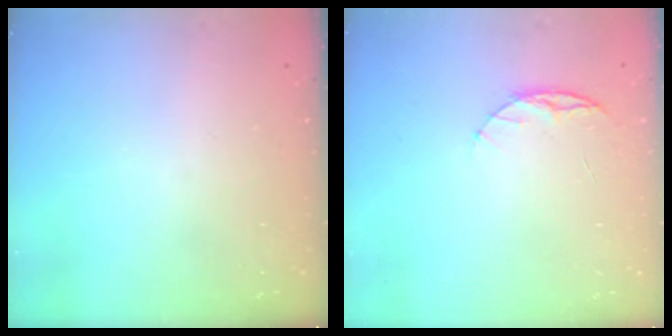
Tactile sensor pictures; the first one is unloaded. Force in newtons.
{"total": 5.2, "press": 5.1, "slide": 0.6}